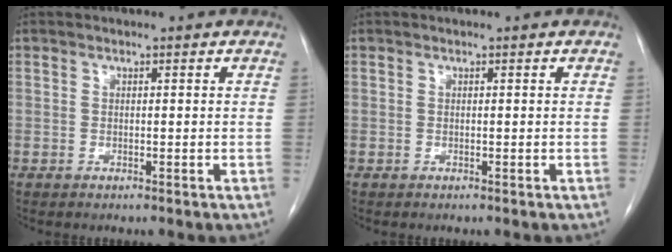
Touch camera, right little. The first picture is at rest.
{"total": 0.0}